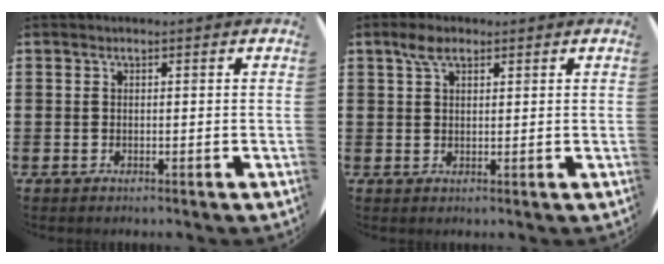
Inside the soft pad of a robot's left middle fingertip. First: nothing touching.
{"total": 3.1, "force": [2.0, 1.4, 1.8], "torque": [-0.032, 0.005, 0.035]}